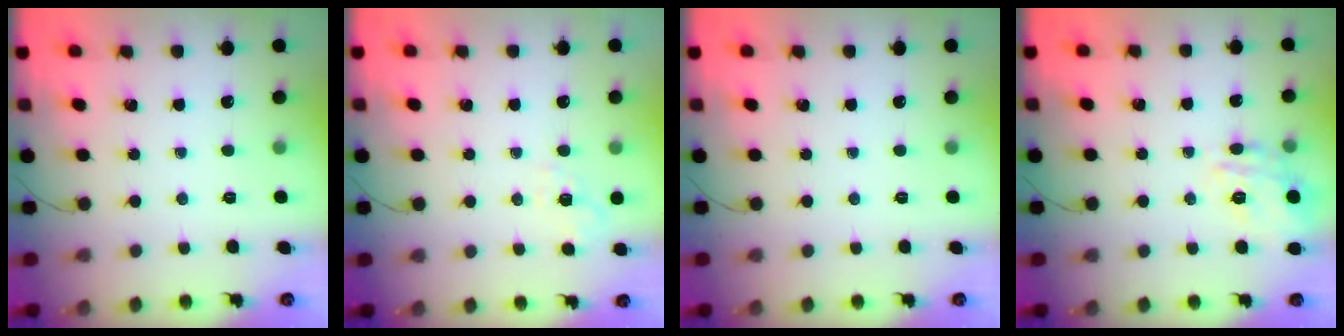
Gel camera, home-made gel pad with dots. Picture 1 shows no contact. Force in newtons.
{"total": 1.9, "press": 0.8, "slide": 1.8}
{"total": 0.0}
{"total": 15.2, "press": 15.2, "slide": 0.6}